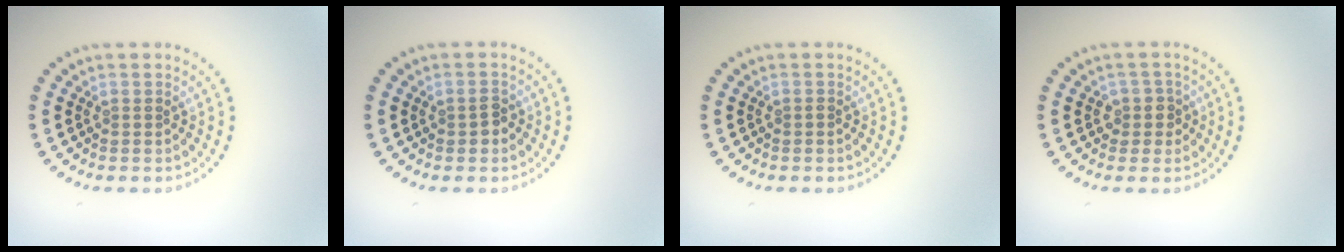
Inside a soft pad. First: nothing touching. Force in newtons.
{"total": 1.3, "press": 1.3, "slide": 0.1}
{"total": 0.5, "press": 0.4, "slide": 0.4}
{"total": 1.9, "press": 1.5, "slide": 1.2}